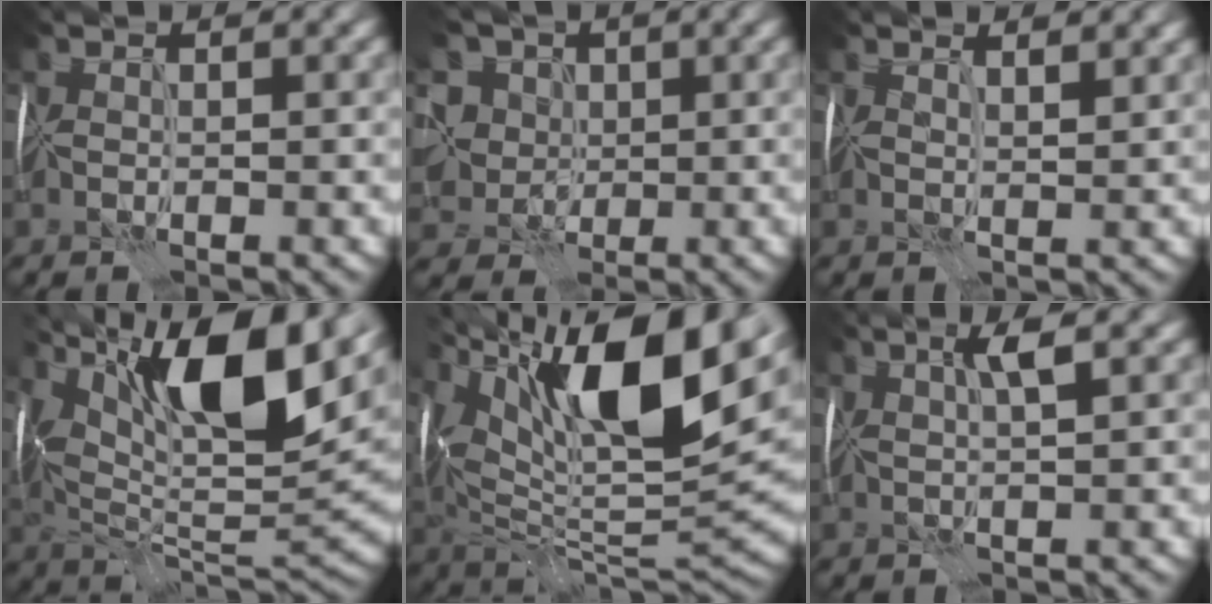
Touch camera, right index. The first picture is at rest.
{"total": 8.4, "force": [2.6, 6.9, 4.1], "torque": [-0.087, 0.018, 0.021]}
{"total": 2.6, "force": [1.9, 0.7, 1.6], "torque": [-0.019, 0.007, 0.016]}
{"total": 15.8, "force": [6.8, 5.8, 13.0], "torque": [-0.231, 0.014, 0.116]}
{"total": 17.4, "force": [7.2, 6.8, 14.3], "torque": [-0.254, 0.028, 0.120]}
{"total": 2.6, "force": [1.1, 0.2, 2.4], "torque": [-0.045, 0.006, 0.019]}